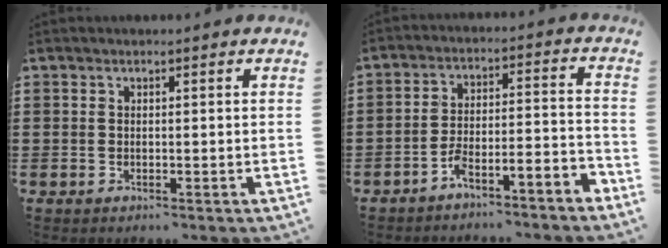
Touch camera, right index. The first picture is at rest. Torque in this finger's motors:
{"motor_torque": [1.30, -0.84, 0.23, 0.13]}